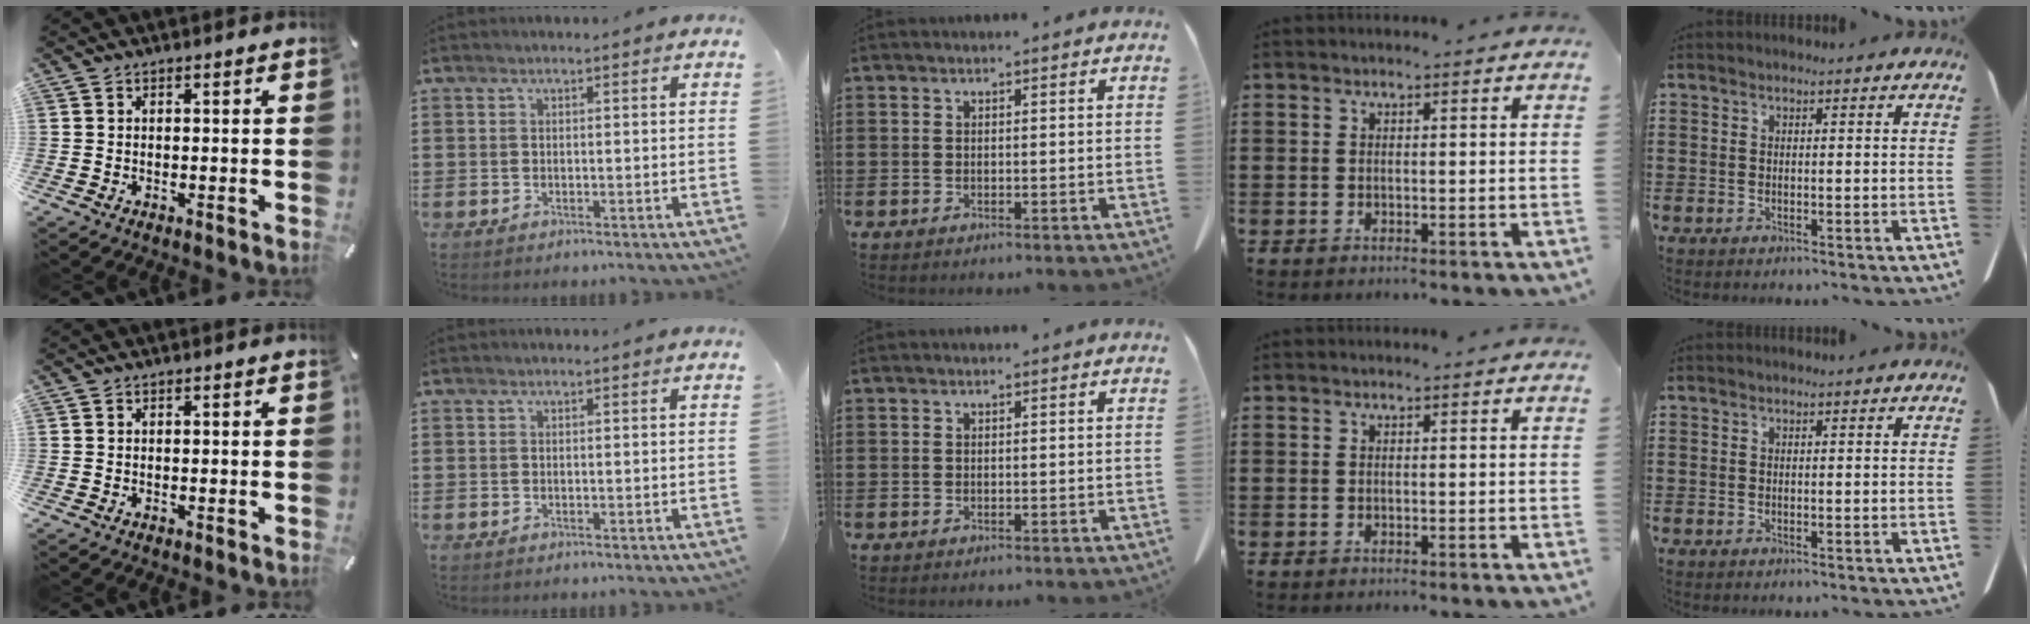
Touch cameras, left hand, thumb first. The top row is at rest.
{}